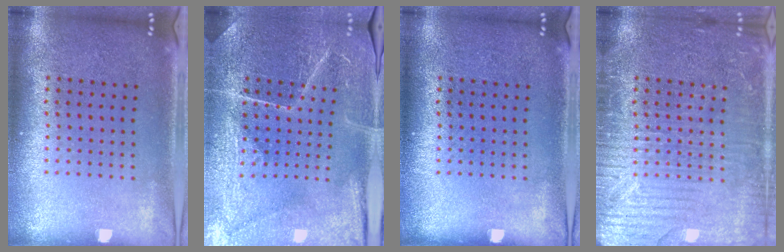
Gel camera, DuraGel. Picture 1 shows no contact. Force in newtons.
{"total": 4.0, "press": 3.9, "slide": 1.1}
{"total": 0.0}
{"total": 5.5, "press": 5.4, "slide": 0.7}